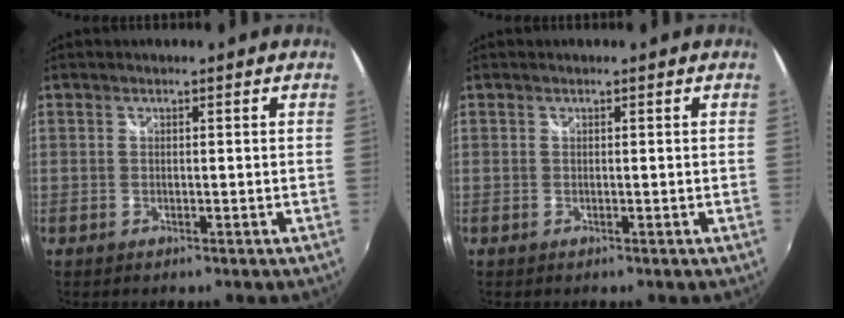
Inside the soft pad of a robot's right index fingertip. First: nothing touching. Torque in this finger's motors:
{"motor_torque": [0.00, 0.00, 0.01, 0.01]}